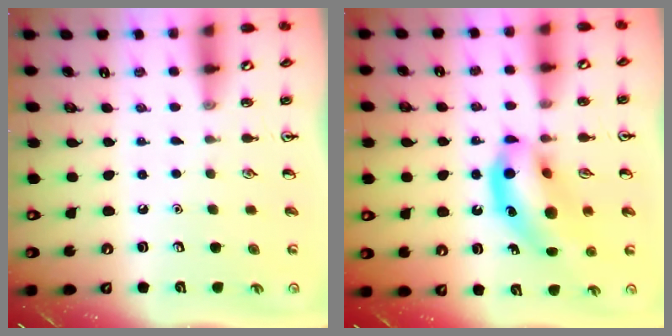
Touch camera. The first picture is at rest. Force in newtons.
{"total": 14.2, "press": 13.5, "slide": 4.2}